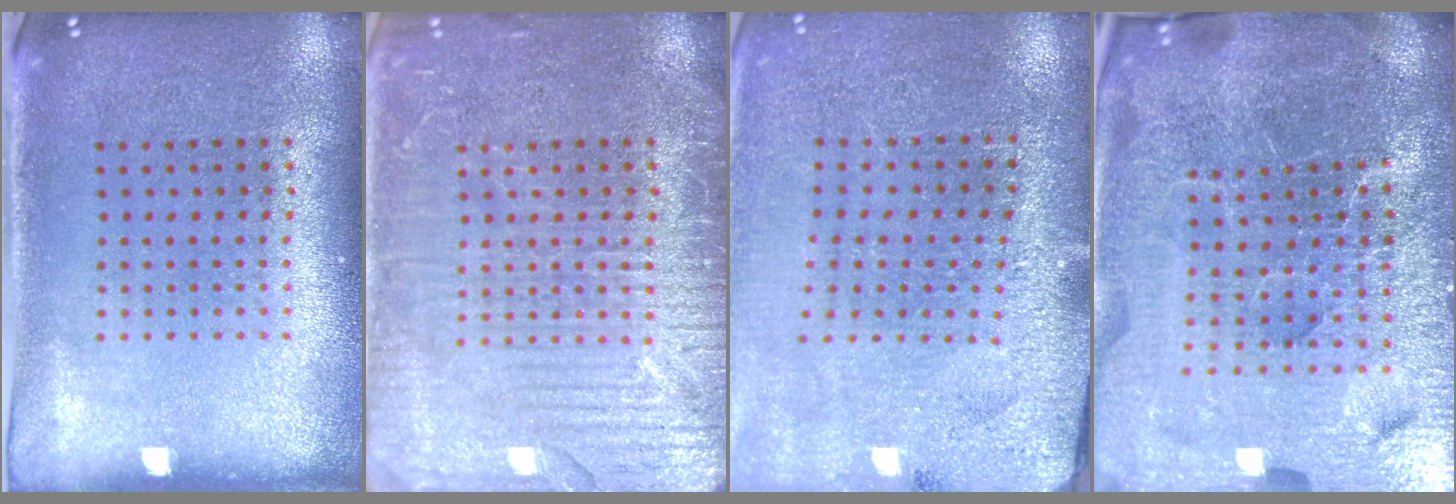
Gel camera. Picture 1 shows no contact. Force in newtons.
{"total": 6.2, "press": 6.1, "slide": 0.8}
{"total": 3.0, "press": 3.0, "slide": 0.4}
{"total": 7.1, "press": 6.2, "slide": 3.5}